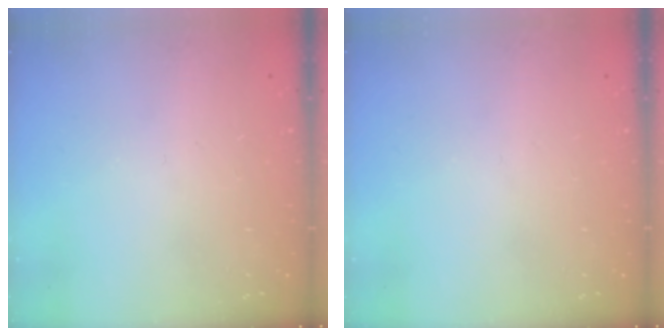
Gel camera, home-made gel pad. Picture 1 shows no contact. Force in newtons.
{"total": 0.0}